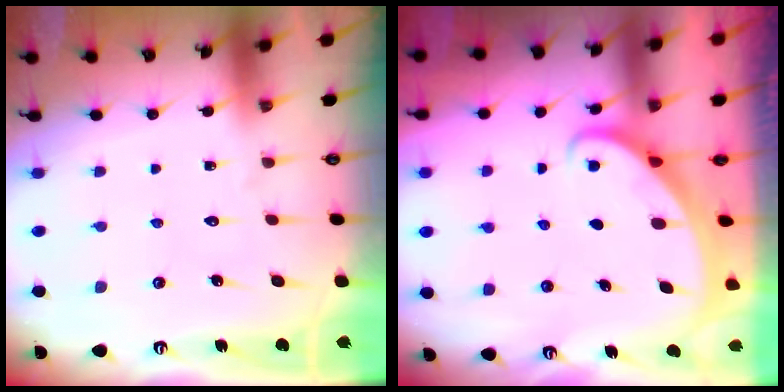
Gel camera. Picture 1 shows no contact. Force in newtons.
{"total": 1.8, "press": 1.7, "slide": 0.0}